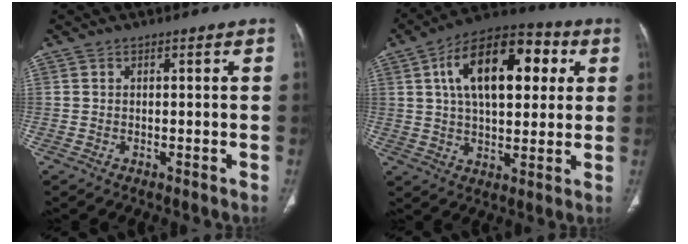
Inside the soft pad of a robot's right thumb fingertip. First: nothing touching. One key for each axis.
{"total": 20.1, "fx": 5.5, "fy": 10.6, "fz": 16.1, "tx": -0.229, "ty": 0.013, "tz": 0.079}